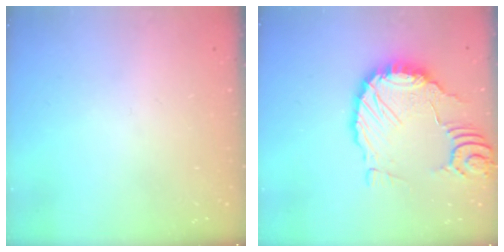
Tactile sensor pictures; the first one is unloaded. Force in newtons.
{"total": 13.4, "press": 13.3, "slide": 1.6}